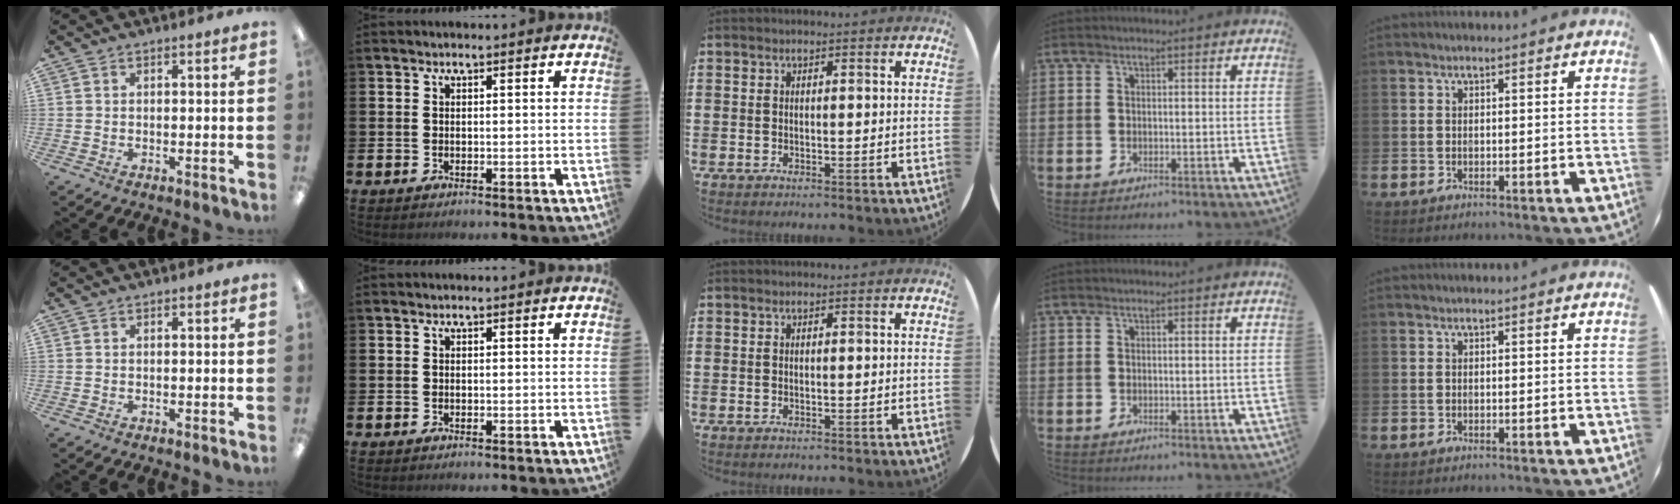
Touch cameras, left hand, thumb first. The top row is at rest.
{}